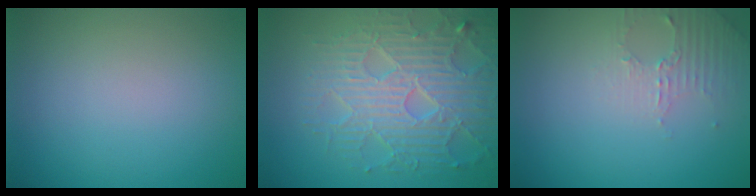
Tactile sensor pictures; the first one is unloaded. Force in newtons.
{"total": 6.9, "press": 5.5, "slide": 4.0}
{"total": 2.2, "press": 2.1, "slide": 0.6}